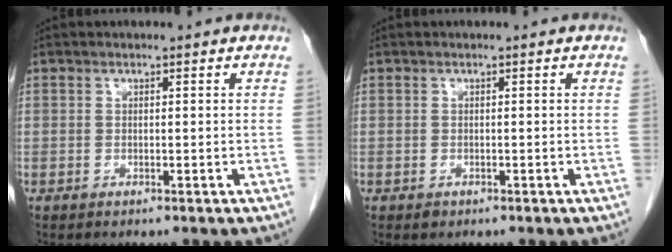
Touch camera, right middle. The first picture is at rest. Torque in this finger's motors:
{"motor_torque": [0.25, -0.01, 0.00, 0.00]}